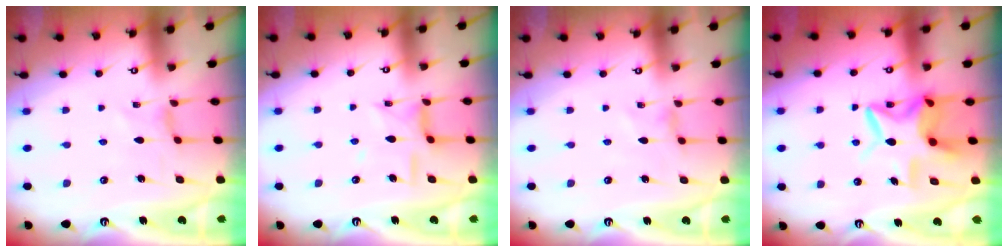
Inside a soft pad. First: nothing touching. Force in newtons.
{"total": 9.1, "press": 9.1, "slide": 0.6}
{"total": 1.0, "press": 1.0, "slide": 0.3}
{"total": 13.4, "press": 13.4, "slide": 1.1}